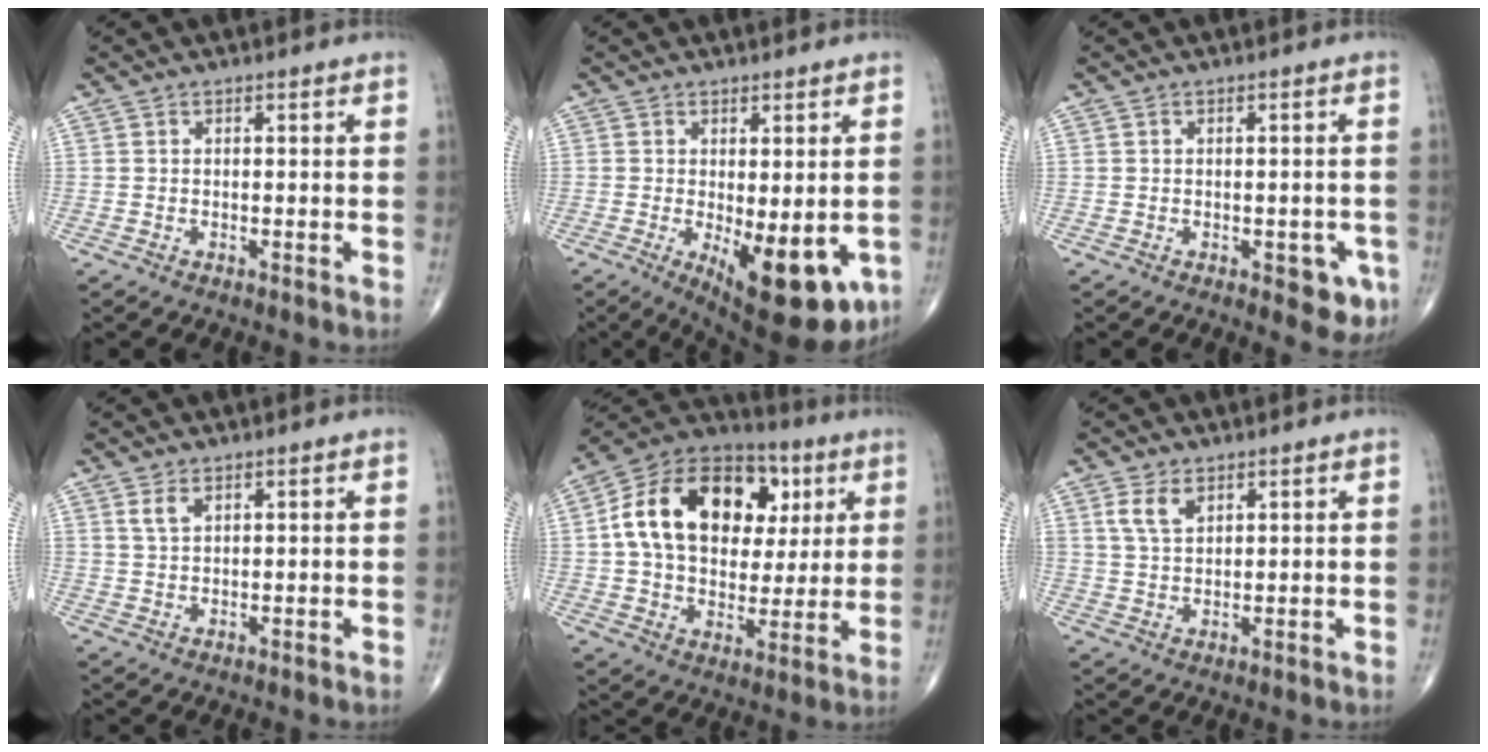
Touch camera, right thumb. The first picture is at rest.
{"total": 14.5, "force": [-4.2, 5.9, 12.5], "torque": [-0.151, -0.023, -0.044]}
{"total": 5.3, "force": [-2.1, 2.7, 4.0], "torque": [-0.019, 0.001, -0.023]}
{"total": 2.5, "force": [1.4, 1.3, 1.6], "torque": [-0.030, -0.002, 0.033]}
{"total": 23.0, "force": [5.5, 15.7, 15.9], "torque": [-0.241, 0.016, 0.085]}
{"total": 4.7, "force": [2.4, 2.7, 3.0], "torque": [-0.052, -0.007, 0.052]}